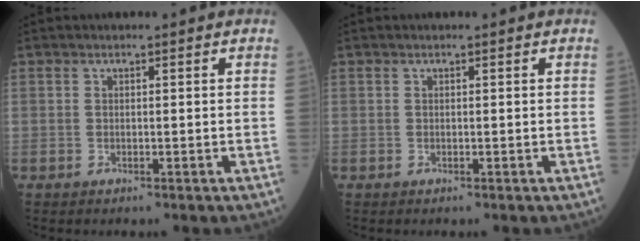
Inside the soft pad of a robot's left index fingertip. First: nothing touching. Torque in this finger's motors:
{"motor_torque": [-0.22, 0.24, 0.00, 0.00]}